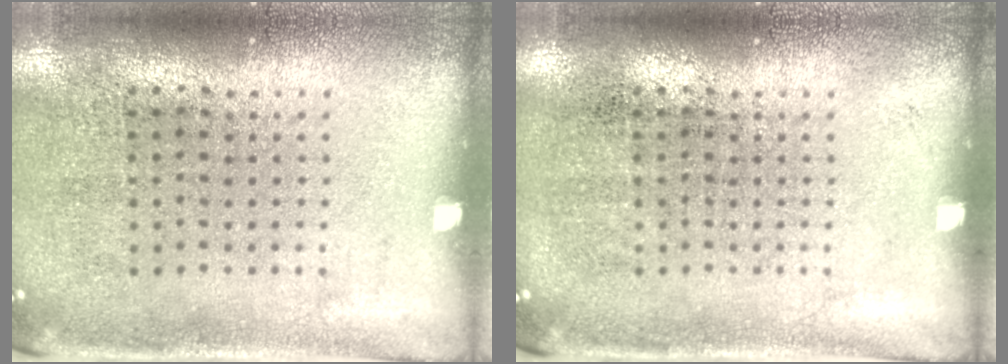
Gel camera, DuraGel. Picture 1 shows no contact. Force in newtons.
{"total": 0.0}